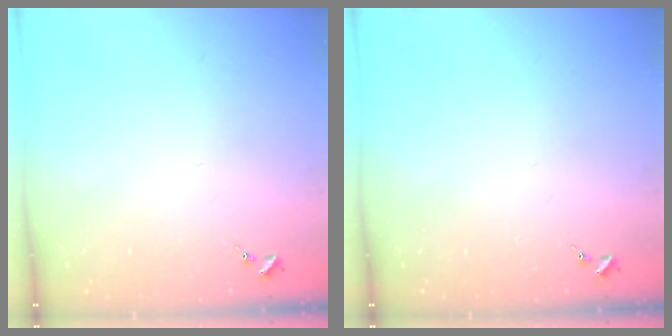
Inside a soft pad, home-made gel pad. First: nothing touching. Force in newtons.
{"total": 0.0}